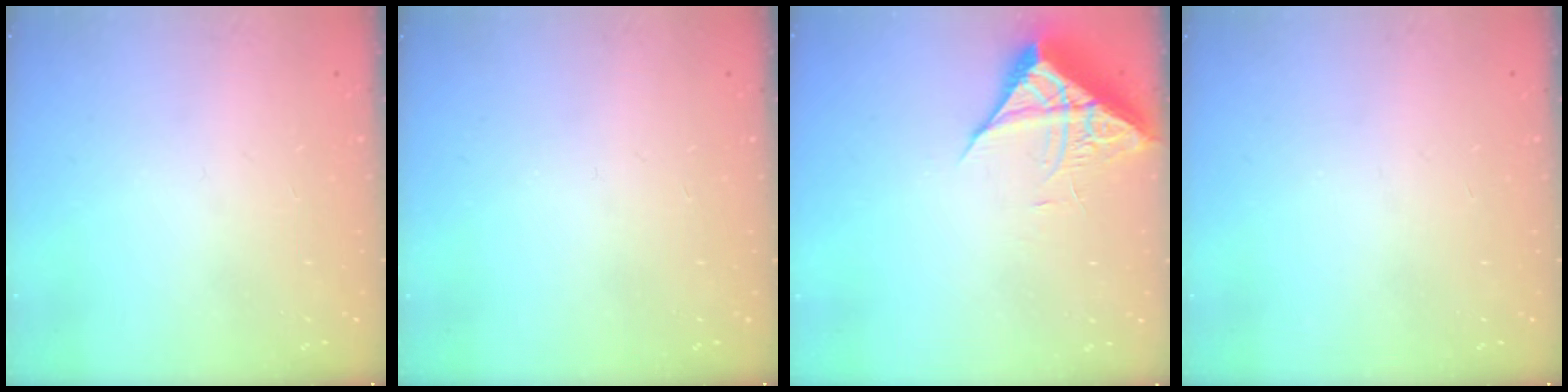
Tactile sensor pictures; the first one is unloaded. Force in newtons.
{"total": 0.0}
{"total": 7.3, "press": 7.2, "slide": 0.3}
{"total": 0.0}